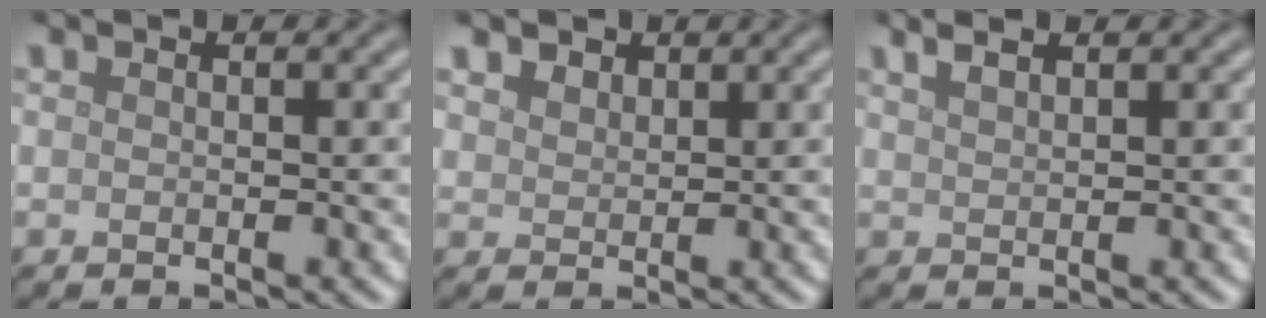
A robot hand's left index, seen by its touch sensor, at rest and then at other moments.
{"total": 2.0, "force": [1.5, 1.2, 0.5], "torque": [-0.018, -0.003, 0.033]}
{"total": 2.2, "force": [1.7, 0.8, 1.2], "torque": [-0.006, 0.007, 0.013]}